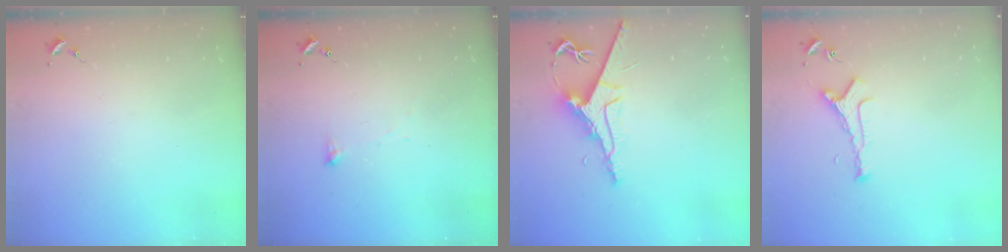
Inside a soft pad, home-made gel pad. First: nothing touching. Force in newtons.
{"total": 3.3, "press": 3.3, "slide": 0.3}
{"total": 8.9, "press": 8.9, "slide": 0.9}
{"total": 5.1, "press": 5.0, "slide": 0.7}